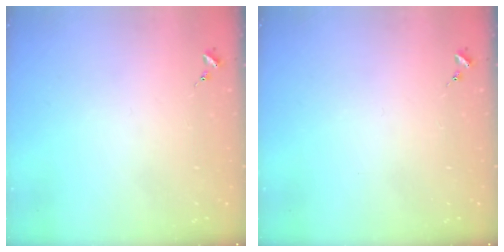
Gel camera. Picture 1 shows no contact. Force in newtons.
{"total": 0.0}